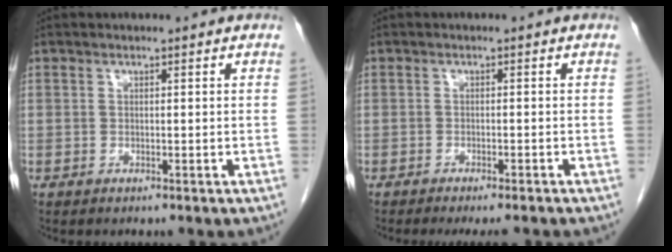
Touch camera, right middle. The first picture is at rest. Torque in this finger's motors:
{"motor_torque": [0.09, -0.09, 0.04, 0.03]}